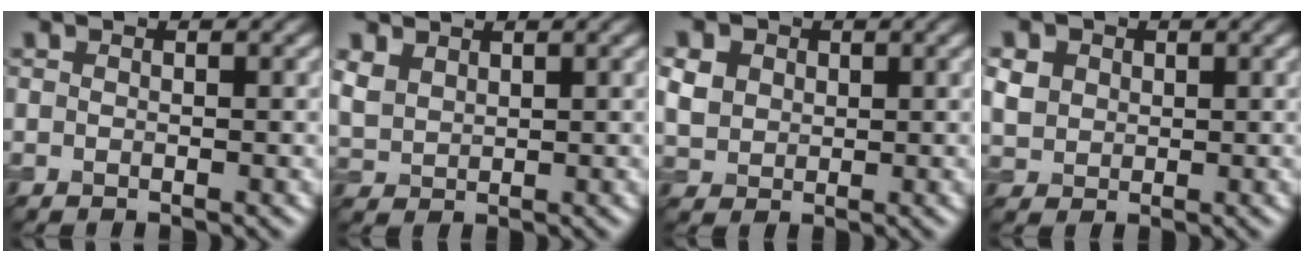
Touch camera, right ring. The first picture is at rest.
{"total": 2.5, "force": [1.7, 1.5, 1.1], "torque": [-0.035, 0.003, 0.041]}
{"total": 4.6, "force": [1.7, 3.6, 2.2], "torque": [-0.071, 0.013, 0.029]}
{"total": 3.9, "force": [1.5, 3.2, 1.7], "torque": [-0.058, 0.010, 0.032]}